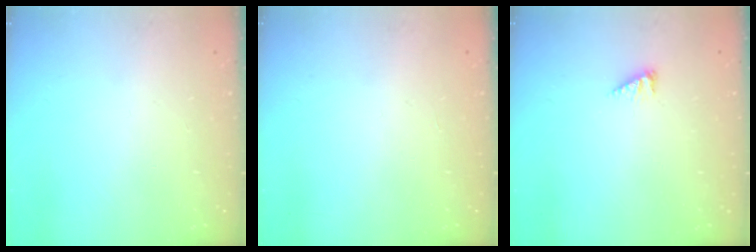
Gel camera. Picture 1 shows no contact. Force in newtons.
{"total": 0.0}
{"total": 2.8, "press": 2.8, "slide": 0.4}